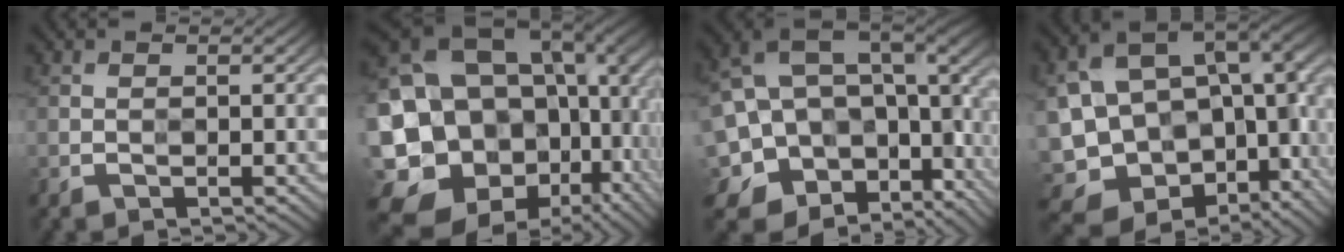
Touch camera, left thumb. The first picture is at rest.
{"total": 21.7, "force": [0.7, 16.8, 13.6], "torque": [-0.347, -0.034, 0.067]}
{"total": 17.0, "force": [-1.8, 11.7, 12.2], "torque": [-0.263, -0.040, 0.034]}
{"total": 18.7, "force": [-1.1, 12.7, 13.7], "torque": [-0.236, -0.034, 0.055]}